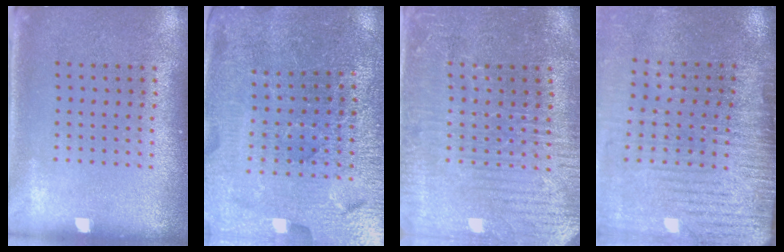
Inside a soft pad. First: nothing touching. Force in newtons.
{"total": 4.1, "press": 4.0, "slide": 0.9}
{"total": 3.9, "press": 3.7, "slide": 1.1}
{"total": 4.4, "press": 3.8, "slide": 2.3}